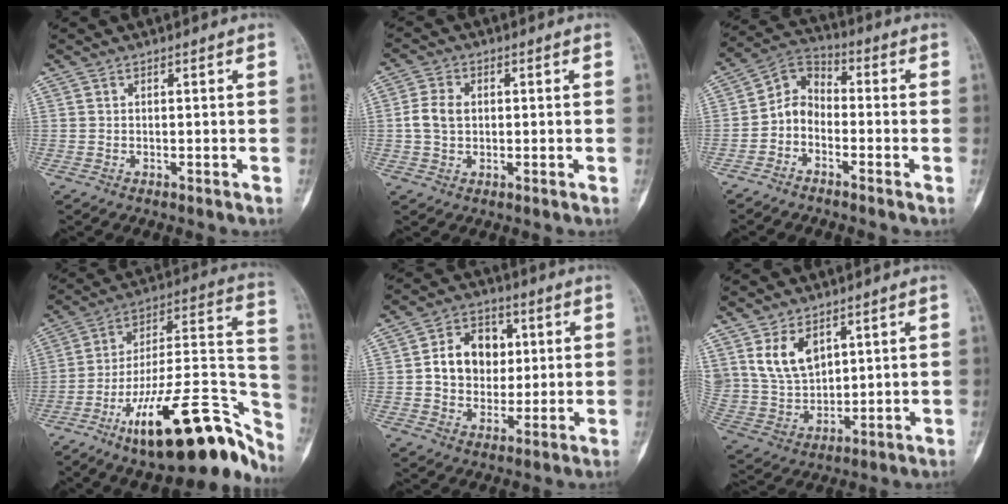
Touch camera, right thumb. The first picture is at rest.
{"total": 4.9, "force": [0.2, 3.7, 3.2], "torque": [-0.062, 0.008, 0.002]}
{"total": 6.4, "force": [-2.3, 4.6, 3.8], "torque": [-0.054, 0.041, -0.061]}
{"total": 29.5, "force": [-16.9, 9.5, 22.2], "torque": [-0.251, 0.102, -0.262]}
{"total": 11.6, "force": [1.6, 9.2, 6.8], "torque": [-0.067, 0.008, 0.026]}
{"total": 10.1, "force": [4.9, 6.6, 5.9], "torque": [-0.092, -0.022, 0.116]}